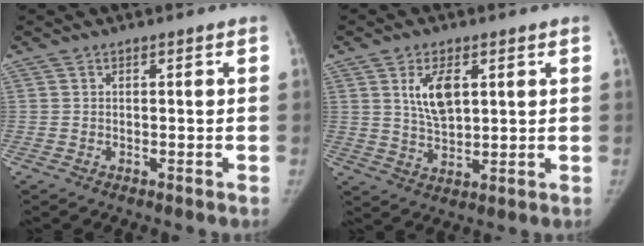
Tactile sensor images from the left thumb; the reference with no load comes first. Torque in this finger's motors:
{"motor_torque": [0.04, 0.04, 0.11, 0.15, 0.06]}